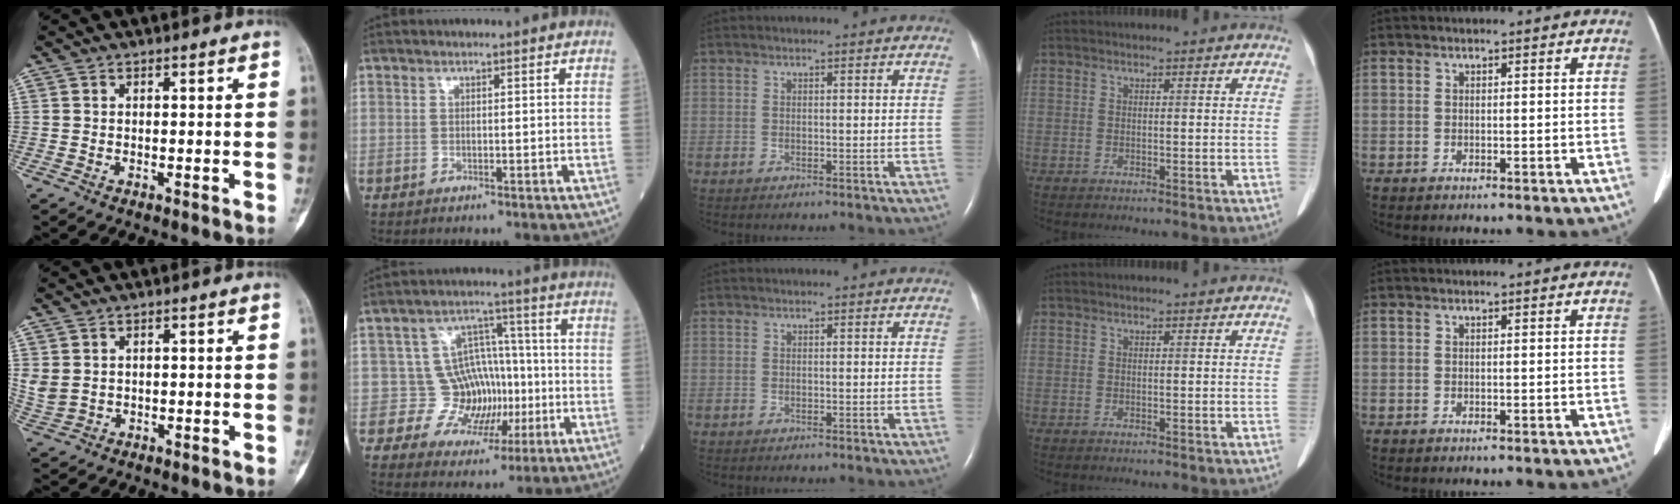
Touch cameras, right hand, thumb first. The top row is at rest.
{"thumb": {"total": 3.6, "force": [1.0, 2.9, 1.9], "torque": [-0.042, -0.002, 0.031]}, "index": {"total": 8.4, "force": [-1.1, 7.9, 2.5], "torque": [-0.016, 0.035, -0.009]}}